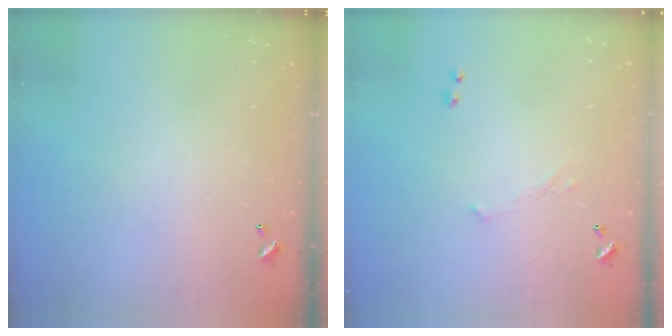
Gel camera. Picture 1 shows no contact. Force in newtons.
{"total": 0.7, "press": 0.3, "slide": 0.6}